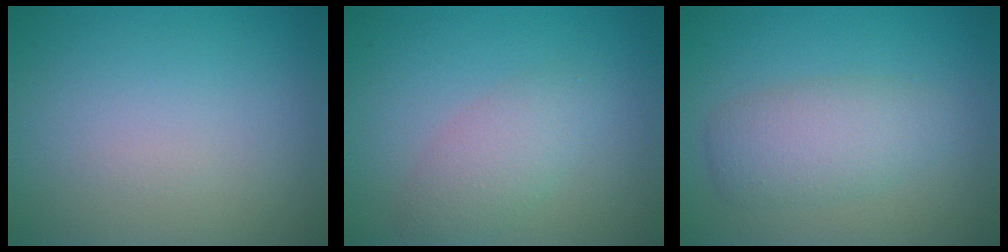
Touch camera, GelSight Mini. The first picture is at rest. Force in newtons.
{"total": 2.9, "press": 2.9, "slide": 0.2}
{"total": 3.8, "press": 3.8, "slide": 0.2}